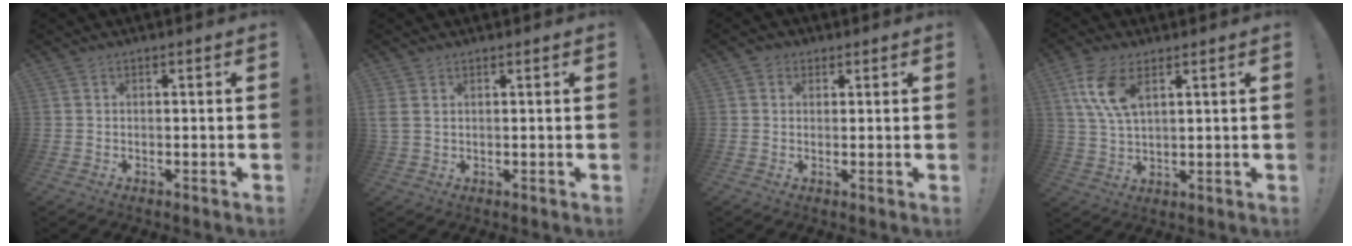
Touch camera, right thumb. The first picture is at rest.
{"total": 2.9, "force": [1.4, 2.0, 1.5], "torque": [-0.029, -0.001, 0.028]}
{"total": 2.3, "force": [0.7, 2.2, 0.5], "torque": [-0.004, 0.001, 0.011]}
{"total": 10.4, "force": [4.9, 5.1, 7.6], "torque": [-0.152, -0.011, 0.090]}